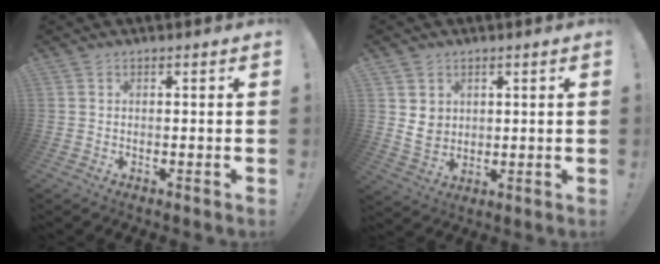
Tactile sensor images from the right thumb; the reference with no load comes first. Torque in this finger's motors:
{"motor_torque": [-0.40, 0.34, 0.07, 0.26, 0.00]}